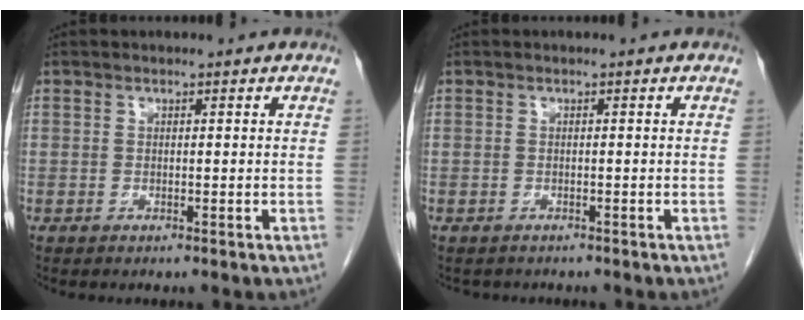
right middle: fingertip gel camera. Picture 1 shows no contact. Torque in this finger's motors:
{"motor_torque": [0.03, -0.03, -0.04, -0.01]}